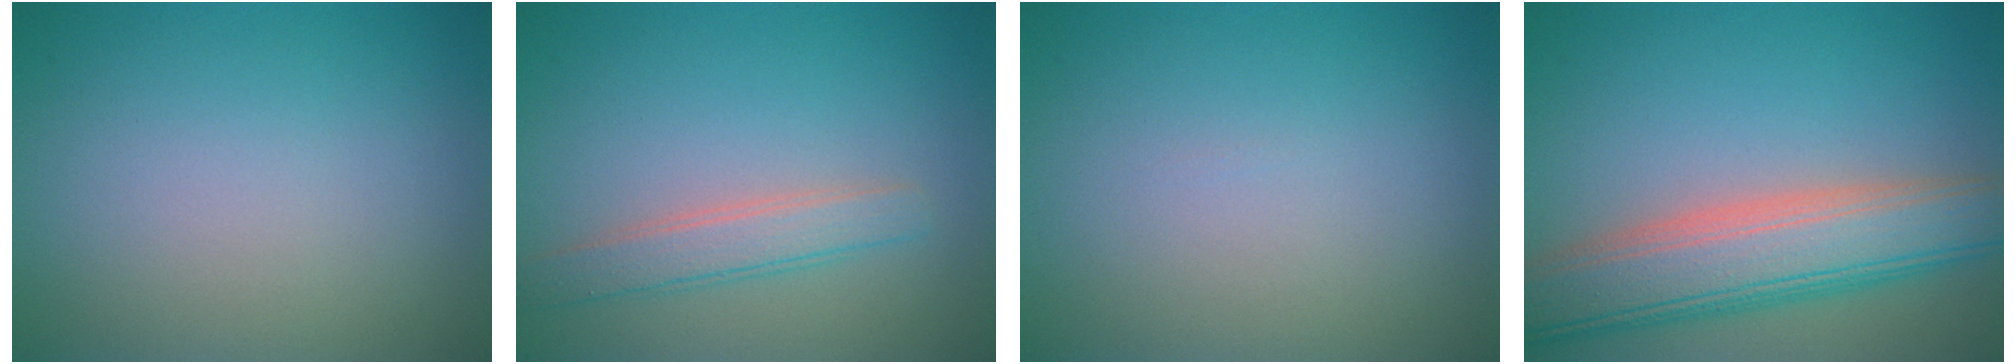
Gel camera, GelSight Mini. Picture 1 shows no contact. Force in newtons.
{"total": 2.6, "press": 2.6, "slide": 0.1}
{"total": 0.0}
{"total": 8.2, "press": 8.2, "slide": 0.5}